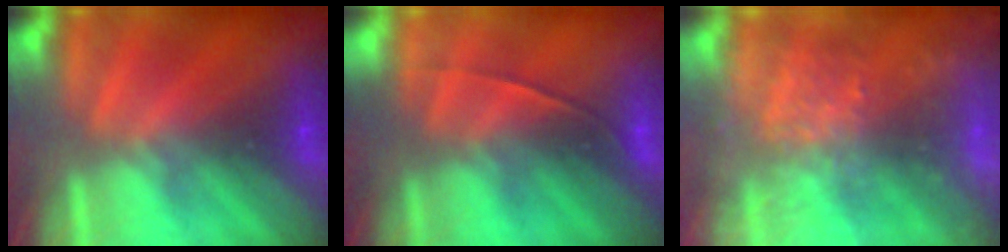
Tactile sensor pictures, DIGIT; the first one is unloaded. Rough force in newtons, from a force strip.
{"total": 1.8}
{"total": 5.9}